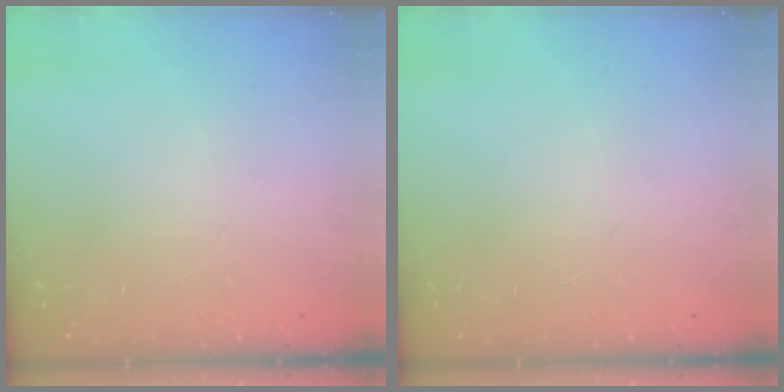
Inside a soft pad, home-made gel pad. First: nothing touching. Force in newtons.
{"total": 0.0}